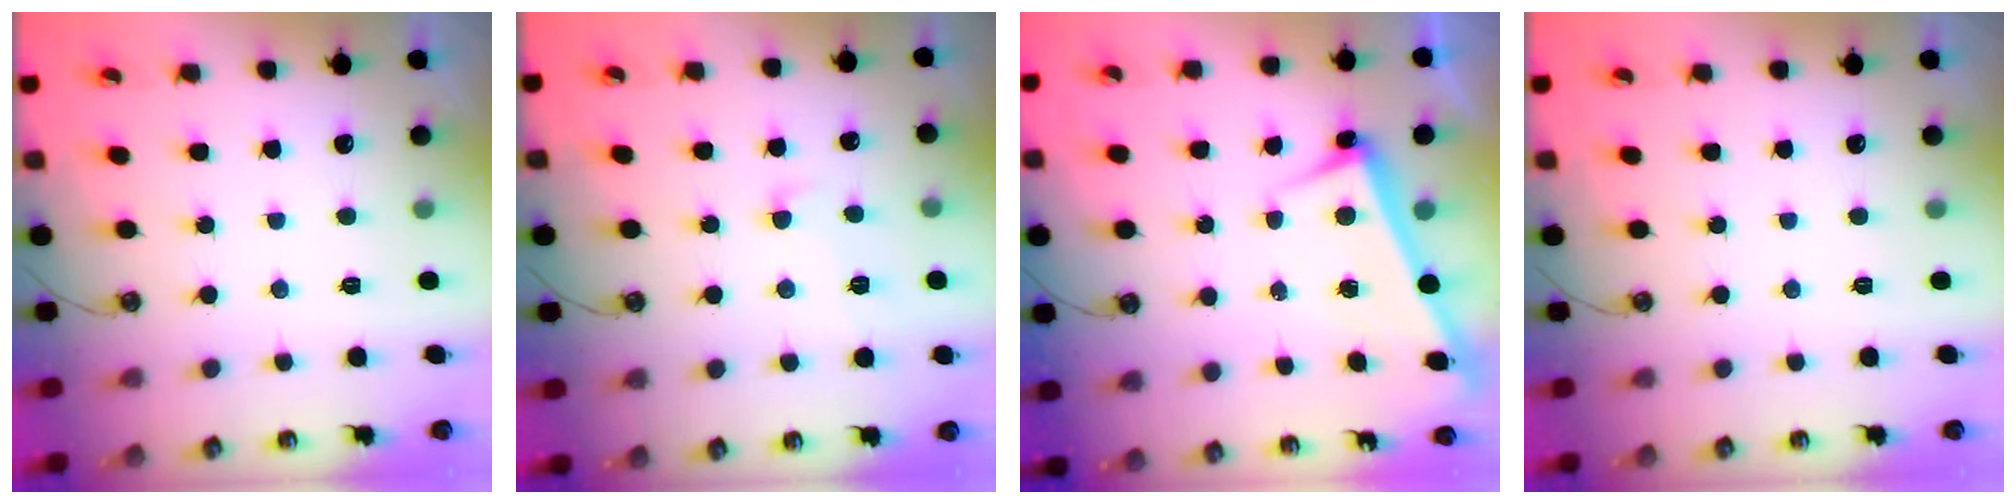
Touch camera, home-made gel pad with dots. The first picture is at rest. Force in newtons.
{"total": 1.2, "press": 1.2, "slide": 0.2}
{"total": 2.6, "press": 2.5, "slide": 0.7}
{"total": 0.0}